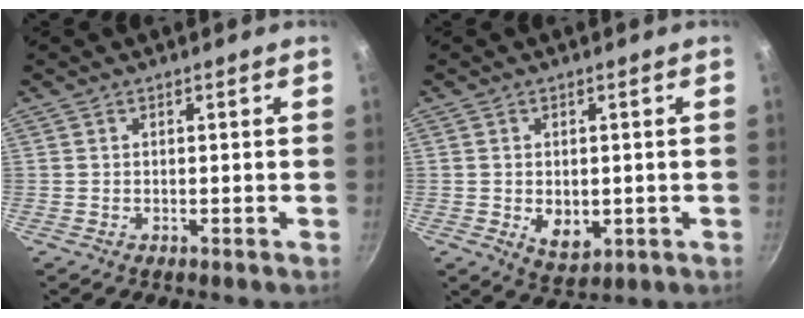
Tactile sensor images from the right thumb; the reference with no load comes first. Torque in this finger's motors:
{"motor_torque": [-0.26, 0.25, -0.07, 0.10, 0.04]}